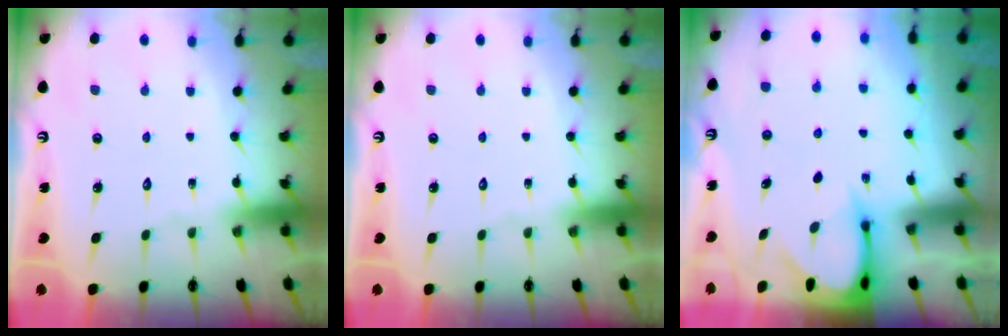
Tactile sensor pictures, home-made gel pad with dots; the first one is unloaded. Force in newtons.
{"total": 0.0}
{"total": 3.2, "press": 3.2, "slide": 0.3}